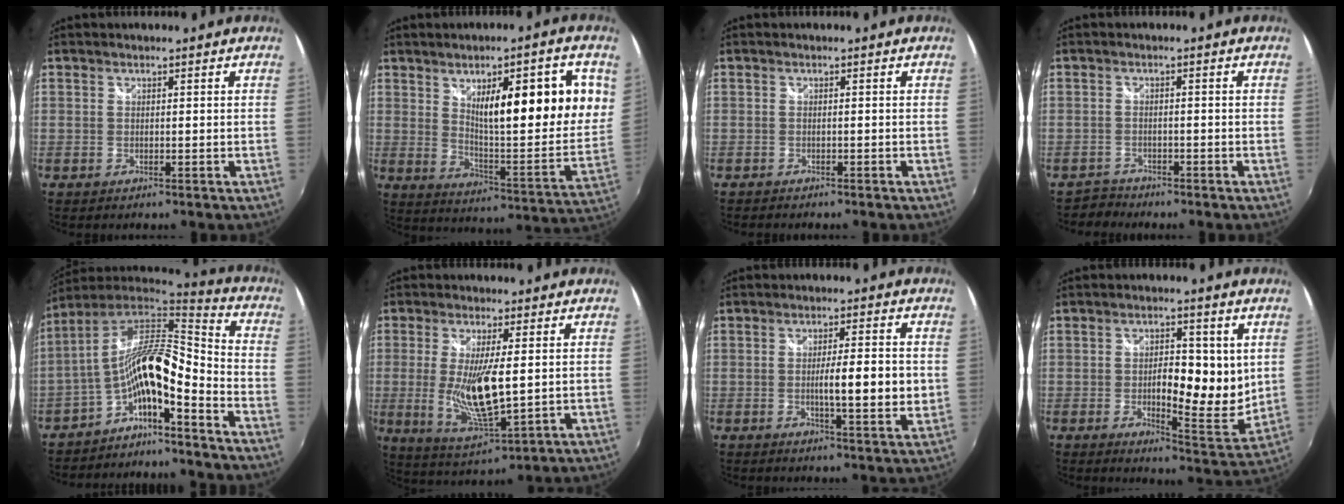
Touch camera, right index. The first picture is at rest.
{"total": 22.2, "force": [8.0, 6.3, 19.7], "torque": [-0.265, -0.002, 0.133]}
{"total": 1.4, "force": [-1.4, 0.2, 0.2], "torque": [-0.012, -0.008, -0.025]}
{"total": 2.6, "force": [-2.4, 0.7, -0.6], "torque": [0.004, 0.004, -0.047]}
{"total": 12.4, "force": [-5.6, 3.0, 10.7], "torque": [-0.187, 0.005, -0.116]}
{"total": 11.8, "force": [-0.2, 3.3, 11.3], "torque": [-0.221, -0.020, 0.004]}
{"total": 8.0, "force": [-0.4, 1.0, 8.0], "torque": [-0.130, -0.009, -0.004]}
{"total": 11.5, "force": [0.9, 4.7, 10.5], "torque": [-0.162, -0.017, 0.015]}